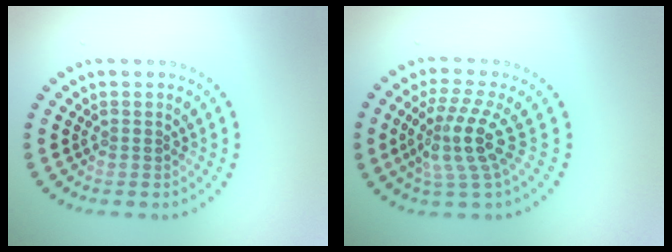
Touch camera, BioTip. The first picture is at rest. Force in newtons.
{"total": 4.1, "press": 3.1, "slide": 2.7}